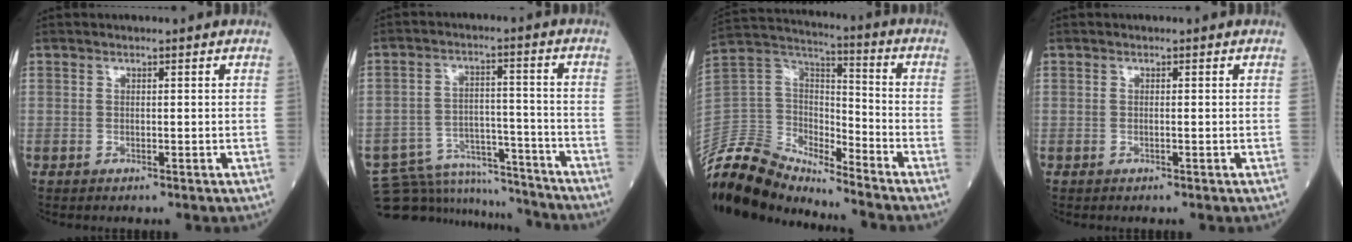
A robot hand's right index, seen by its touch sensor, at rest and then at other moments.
{"total": 13.8, "force": [-13.4, 3.1, 0.8], "torque": [-0.011, 0.037, -0.205]}
{"total": 14.7, "force": [-14.1, 3.4, 2.6], "torque": [-0.057, 0.059, -0.268]}
{"total": 0.0}